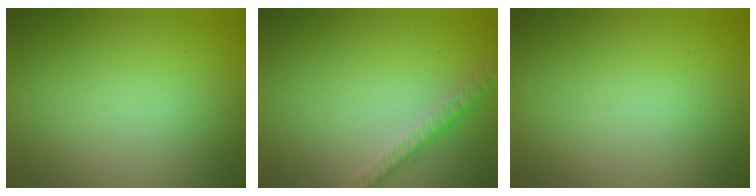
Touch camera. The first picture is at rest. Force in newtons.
{"total": 3.1, "press": 2.3, "slide": 2.1}
{"total": 0.0}